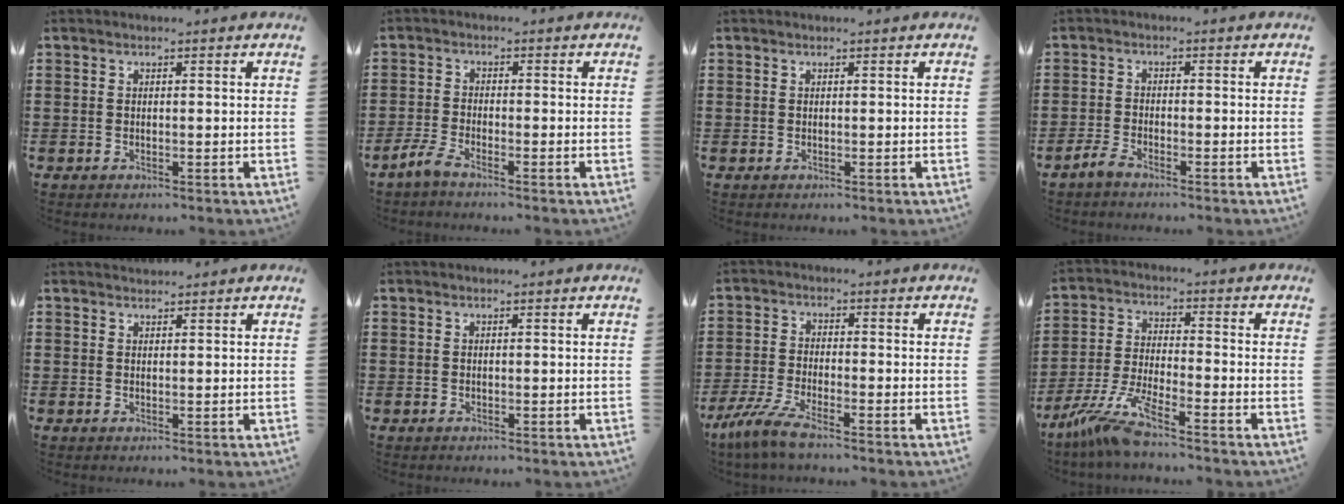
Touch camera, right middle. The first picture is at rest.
{"total": 3.2, "force": [-2.5, 0.6, 1.9], "torque": [-0.053, -0.003, -0.055]}
{"total": 0.0}
{"total": 2.6, "force": [-2.3, 0.6, 1.2], "torque": [-0.036, 0.002, -0.049]}
{"total": 1.1, "force": [1.1, 0.3, 0.0], "torque": [-0.003, 0.001, 0.021]}
{"total": 0.0}
{"total": 5.4, "force": [-4.3, 0.6, 3.2], "torque": [-0.087, -0.016, -0.089]}
{"total": 7.5, "force": [-6.2, -0.1, 4.3], "torque": [-0.108, -0.020, -0.126]}